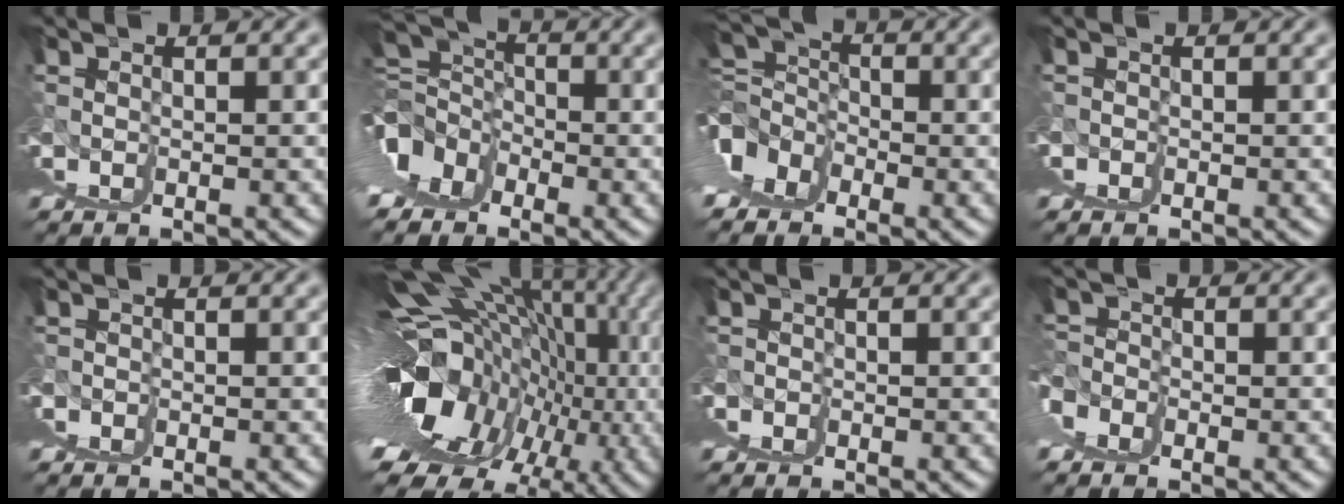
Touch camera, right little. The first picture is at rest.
{"total": 5.0, "force": [2.6, -1.2, 4.1], "torque": [-0.033, 0.024, 0.044]}
{"total": 4.8, "force": [3.2, -1.5, 3.3], "torque": [-0.025, 0.030, 0.049]}
{"total": 2.0, "force": [0.4, -1.9, -0.5], "torque": [0.012, 0.005, 0.008]}
{"total": 2.6, "force": [0.4, -2.5, -0.7], "torque": [0.013, 0.005, 0.012]}
{"total": 15.5, "force": [2.1, 5.4, 14.4], "torque": [-0.166, 0.025, 0.047]}
{"total": 2.9, "force": [0.6, -2.7, -0.9], "torque": [0.017, 0.006, 0.015]}
{"total": 5.7, "force": [1.0, -5.0, -2.4], "torque": [0.051, 0.012, 0.022]}